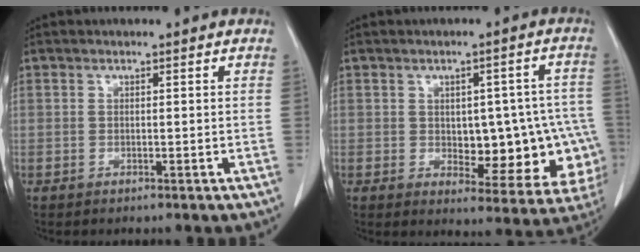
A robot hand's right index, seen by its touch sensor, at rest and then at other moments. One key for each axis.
{"total": 14.5, "fx": -1.9, "fy": 7.1, "fz": 12.5, "tx": -0.121, "ty": 0.022, "tz": -0.003}